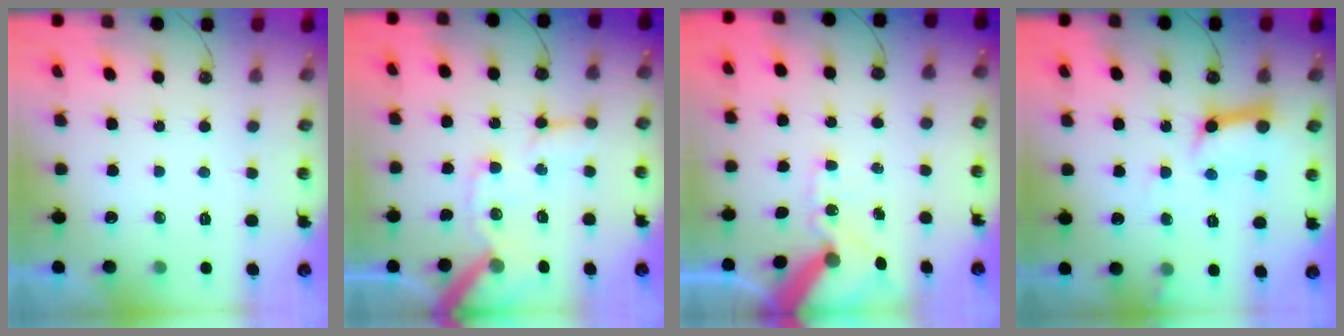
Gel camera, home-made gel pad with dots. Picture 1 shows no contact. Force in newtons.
{"total": 13.9, "press": 13.8, "slide": 2.0}
{"total": 13.2, "press": 13.1, "slide": 2.0}
{"total": 12.0, "press": 11.9, "slide": 1.5}